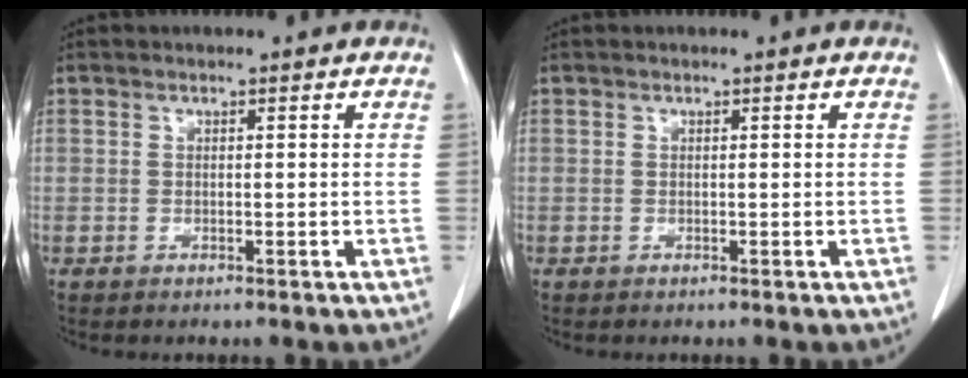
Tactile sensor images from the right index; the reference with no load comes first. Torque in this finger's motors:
{"motor_torque": [0.00, 0.00, 0.00, 0.00]}